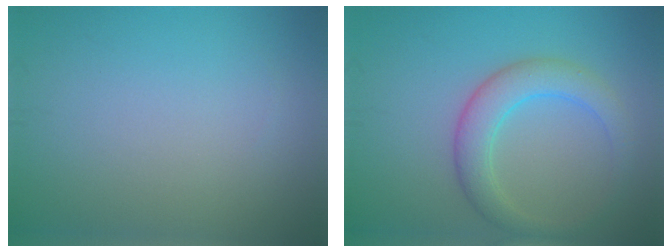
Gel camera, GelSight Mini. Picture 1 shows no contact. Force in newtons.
{"total": 4.3, "press": 4.3, "slide": 0.3}